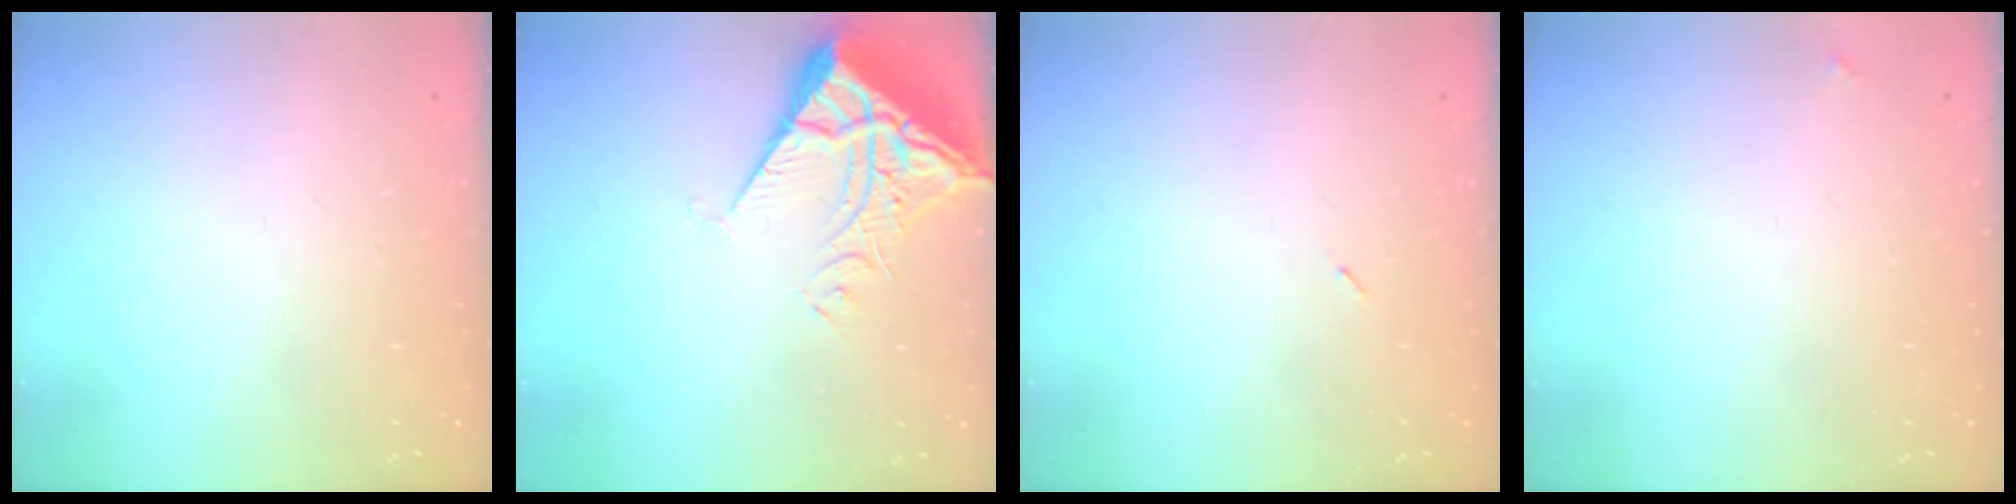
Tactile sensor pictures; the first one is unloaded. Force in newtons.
{"total": 7.5, "press": 7.4, "slide": 1.0}
{"total": 2.6, "press": 2.3, "slide": 1.2}
{"total": 3.3, "press": 3.3, "slide": 0.4}